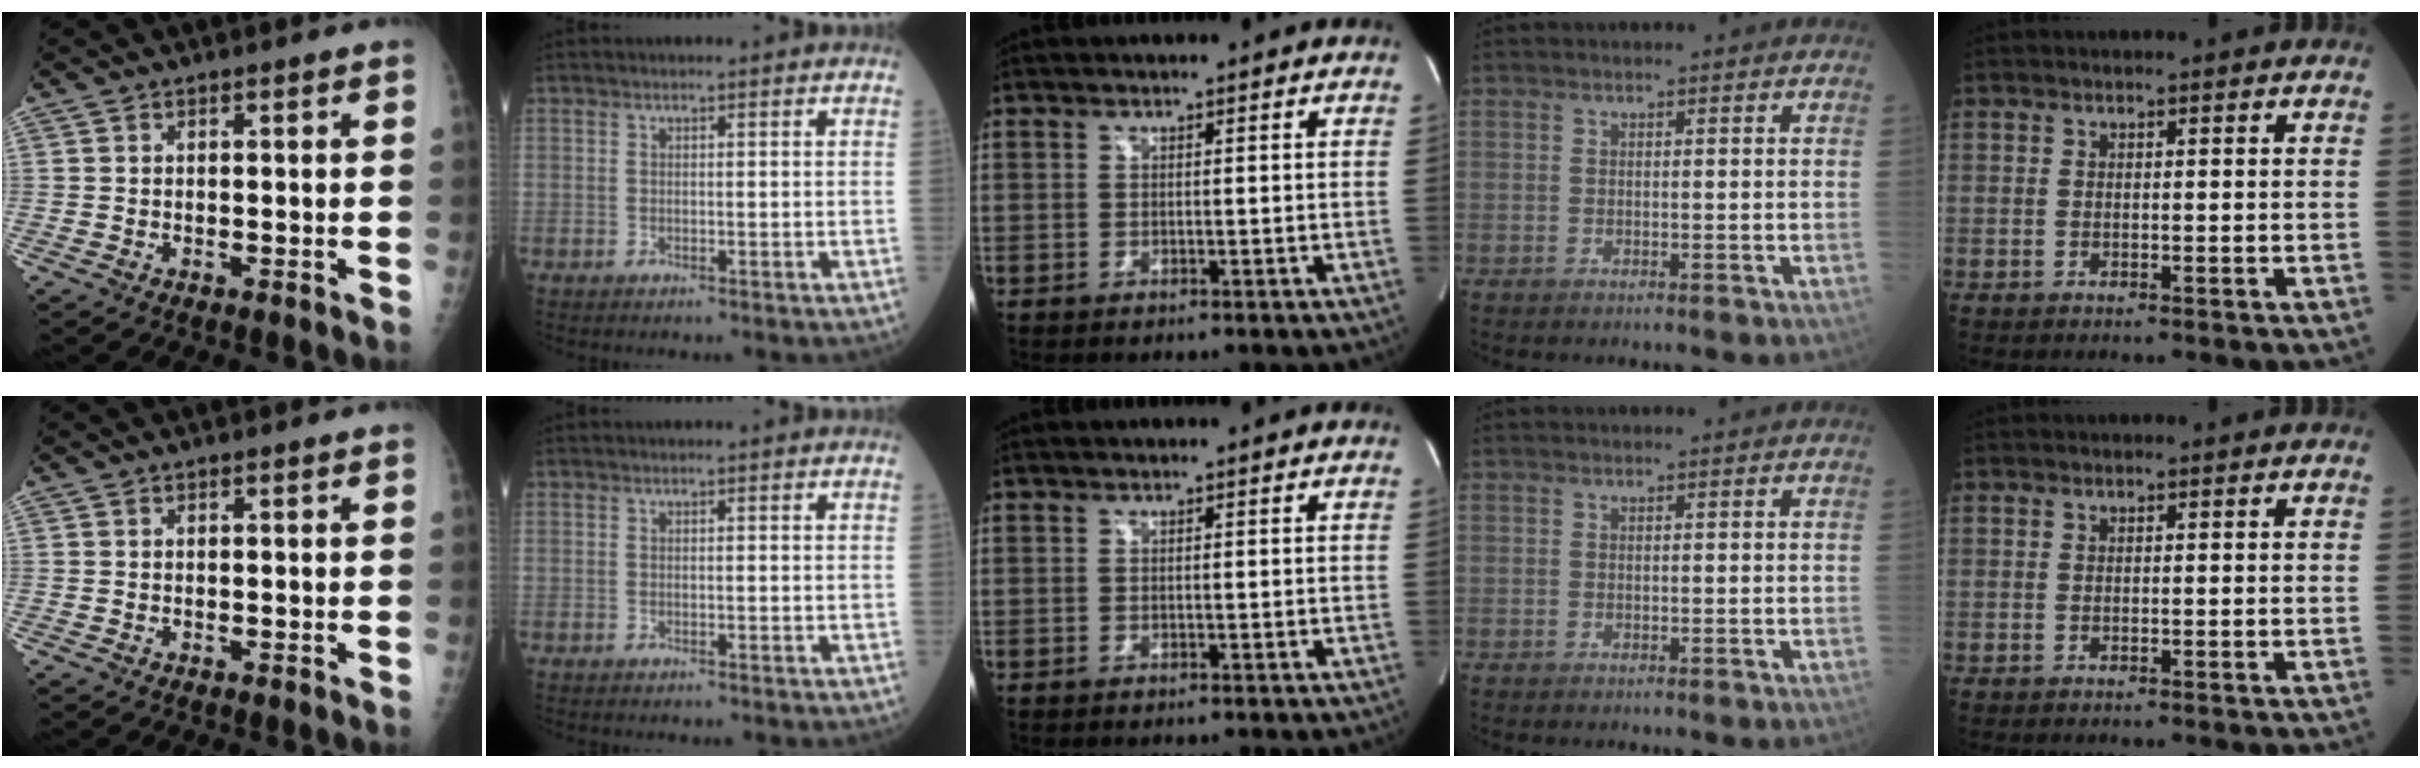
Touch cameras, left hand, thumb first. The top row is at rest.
{}